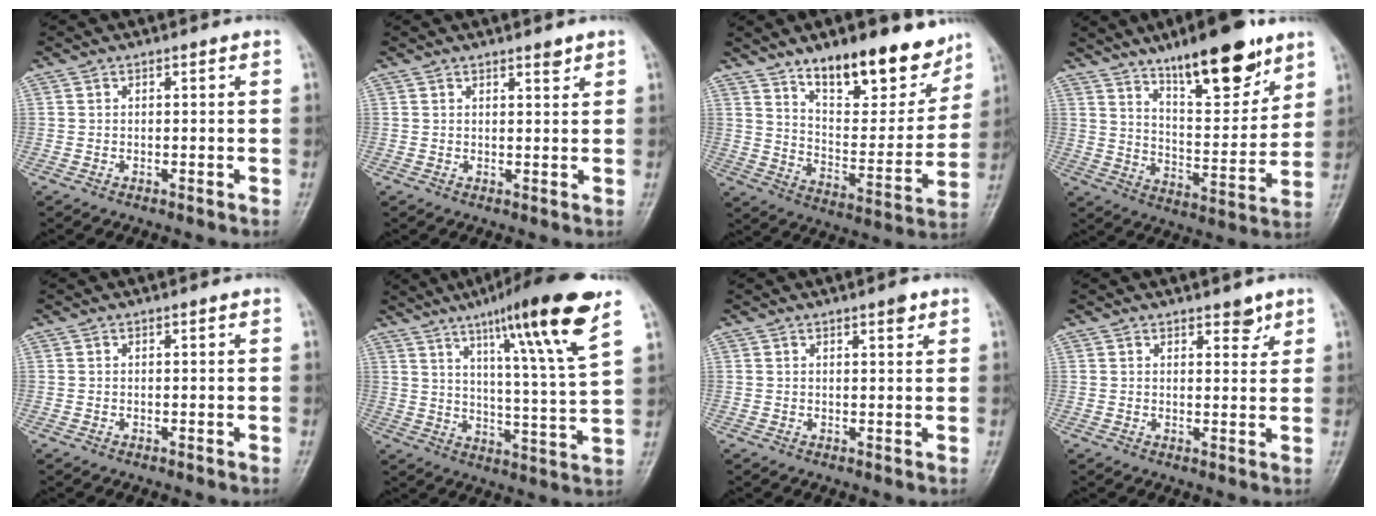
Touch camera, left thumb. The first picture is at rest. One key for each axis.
{"total": 1.7, "fx": 1.3, "fy": 0.5, "fz": 1.0, "tx": -0.009, "ty": -0.009, "tz": 0.019}
{"total": 19.4, "fx": 13.5, "fy": 7.8, "fz": 11.5, "tx": -0.114, "ty": -0.084, "tz": 0.214}
{"total": 17.9, "fx": 11.9, "fy": 5.5, "fz": 12.2, "tx": -0.150, "ty": -0.071, "tz": 0.197}
{"total": 0.0}
{"total": 19.3, "fx": 11.3, "fy": 1.0, "fz": 15.7, "tx": -0.221, "ty": -0.051, "tz": 0.167}
{"total": 2.1, "fx": 1.4, "fy": 0.6, "fz": 1.5, "tx": -0.018, "ty": -0.008, "tz": 0.020}
{"total": 3.1, "fx": 2.2, "fy": 1.4, "fz": 1.7, "tx": -0.006, "ty": -0.013, "tz": 0.030}